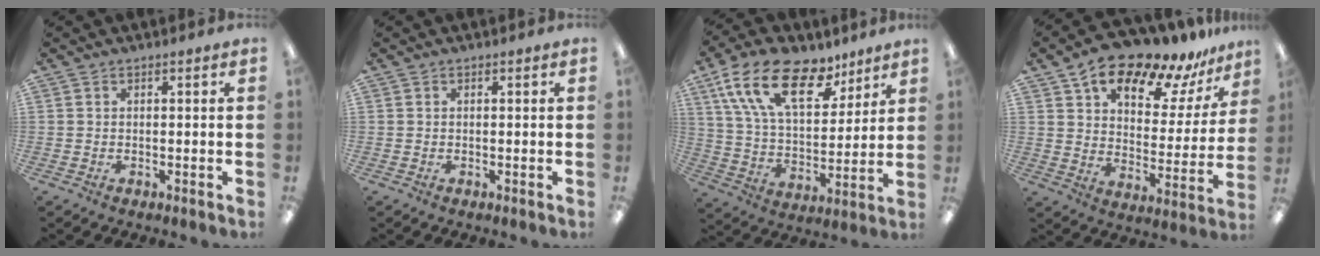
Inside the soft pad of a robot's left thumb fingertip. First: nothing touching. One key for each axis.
{"total": 0.0}
{"total": 20.2, "fx": 11.6, "fy": 10.2, "fz": 13.0, "tx": -0.234, "ty": -0.046, "tz": 0.210}
{"total": 17.3, "fx": 14.1, "fy": 6.2, "fz": 7.8, "tx": -0.133, "ty": -0.097, "tz": 0.242}